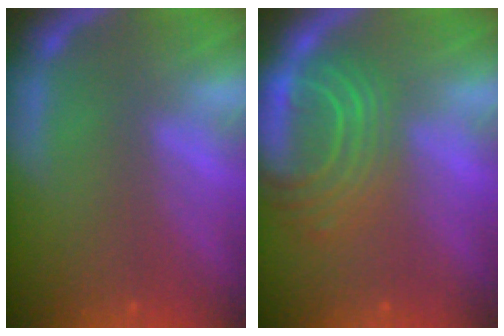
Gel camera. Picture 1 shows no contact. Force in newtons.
{"total": 8.1}